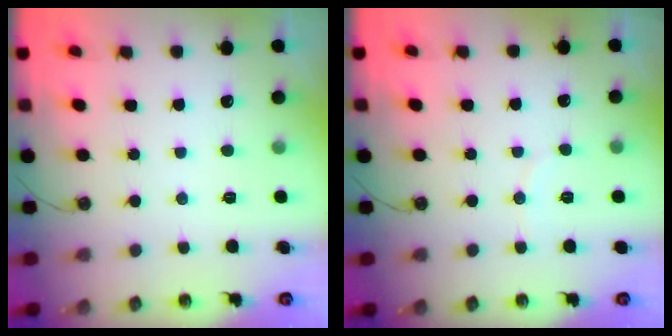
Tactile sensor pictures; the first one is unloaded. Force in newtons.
{"total": 2.3, "press": 2.3, "slide": 0.2}